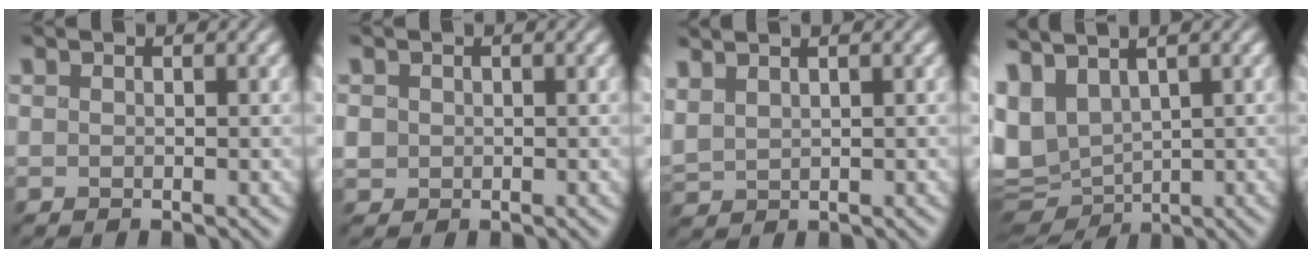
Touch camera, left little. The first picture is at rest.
{"total": 0.9, "force": [-0.1, 0.9, -0.1], "torque": [-0.004, -0.003, 0.005]}
{"total": 2.0, "force": [1.6, 0.7, 0.9], "torque": [-0.023, 0.011, 0.032]}
{"total": 7.1, "force": [0.6, 4.8, 5.2], "torque": [-0.106, -0.003, 0.044]}